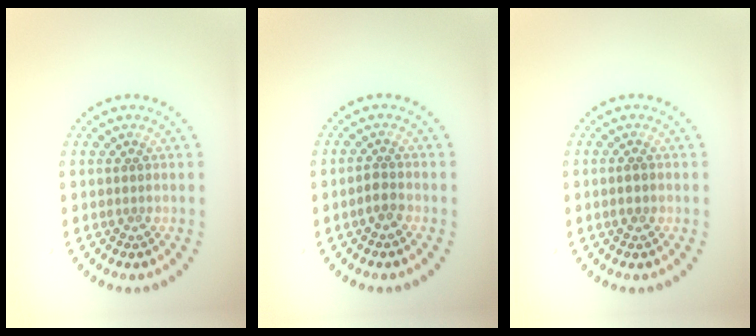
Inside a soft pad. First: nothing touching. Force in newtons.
{"total": 1.4, "press": 1.3, "slide": 0.7}
{"total": 1.2, "press": 1.1, "slide": 0.4}